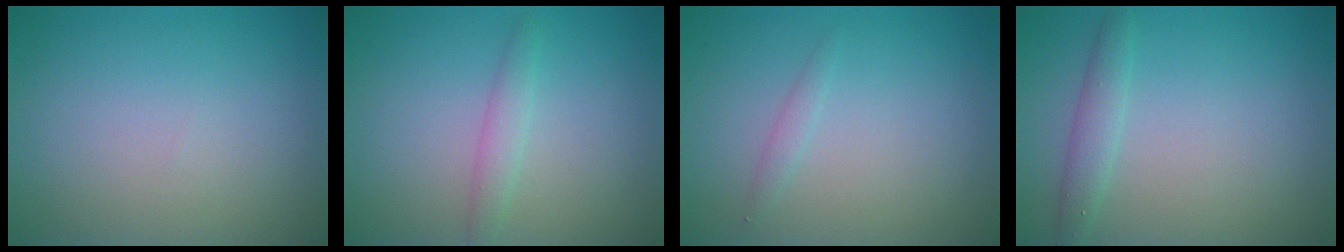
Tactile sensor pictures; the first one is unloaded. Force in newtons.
{"total": 1.6, "press": 1.6, "slide": 0.0}
{"total": 0.8, "press": 0.8, "slide": 0.0}
{"total": 1.8, "press": 1.8, "slide": 0.1}